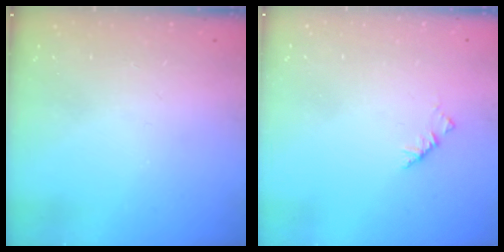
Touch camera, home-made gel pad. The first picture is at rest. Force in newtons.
{"total": 3.4, "press": 3.3, "slide": 0.7}